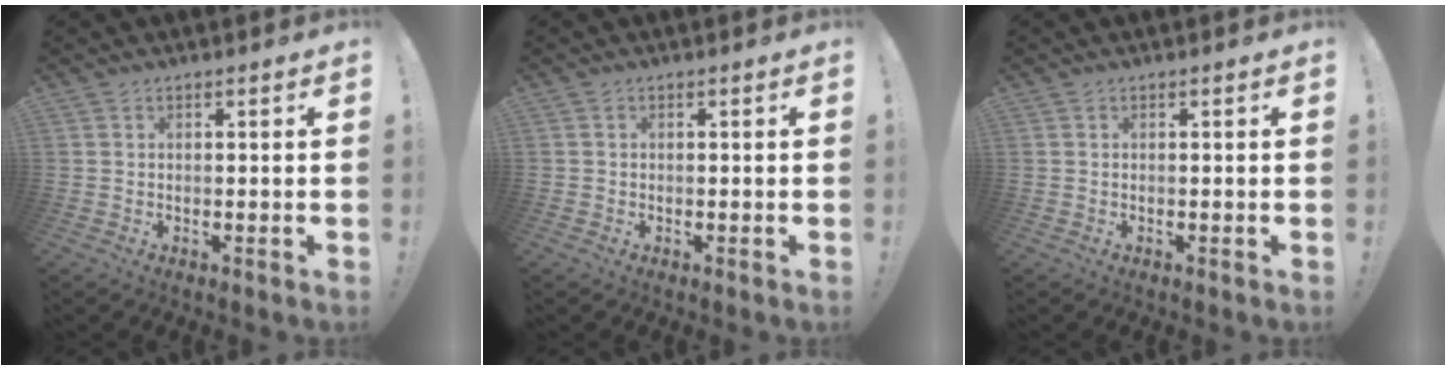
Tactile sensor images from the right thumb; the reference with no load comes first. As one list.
[{"total": 0.6, "force": [-0.2, 0.6, 0.0], "torque": [-0.003, 0.004, -0.003]}, {"total": 0.0}]